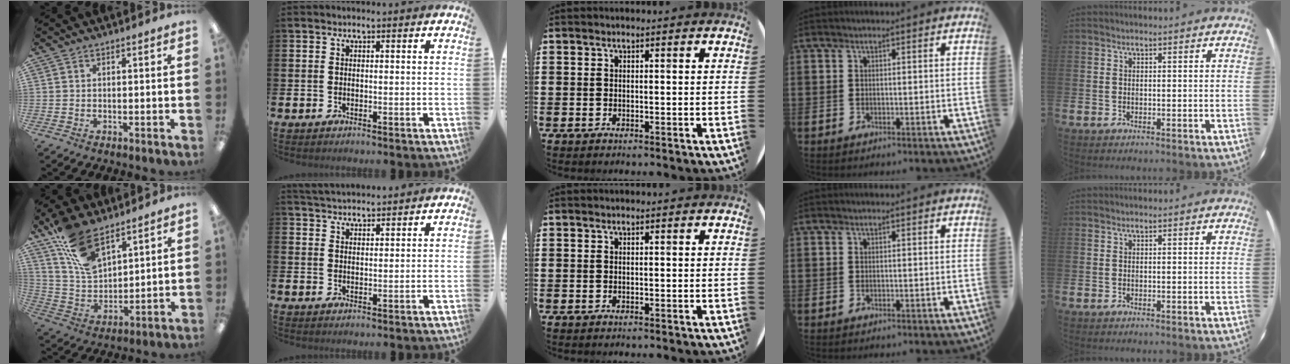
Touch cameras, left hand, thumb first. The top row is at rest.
{"thumb": {"total": 14.2, "force": [9.9, 6.6, 7.7], "torque": [-0.161, -0.041, 0.189]}, "index": {"total": 3.5, "force": [3.5, 0.3, 0.1], "torque": [-0.005, -0.016, 0.063]}}